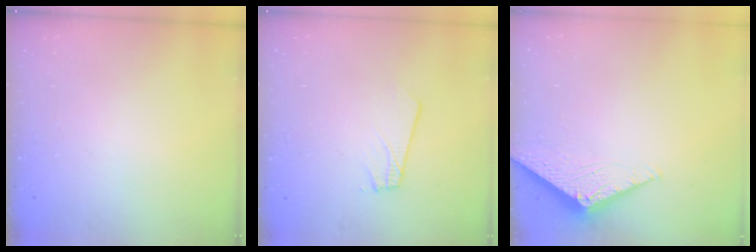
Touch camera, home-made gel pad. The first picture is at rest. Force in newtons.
{"total": 1.8, "press": 1.8, "slide": 0.1}
{"total": 3.1, "press": 3.1, "slide": 0.4}